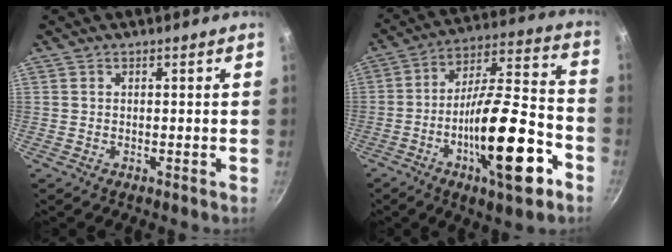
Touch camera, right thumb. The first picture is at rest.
{"total": 21.4, "force": [-8.6, 6.6, 18.5], "torque": [-0.275, 0.052, -0.140]}